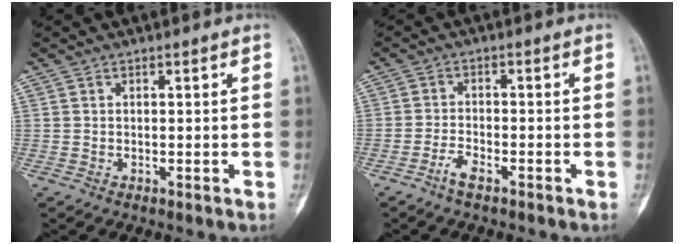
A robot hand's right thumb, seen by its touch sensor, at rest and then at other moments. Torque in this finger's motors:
{"motor_torque": [0.05, -0.04, 0.14, 0.06, 0.04]}